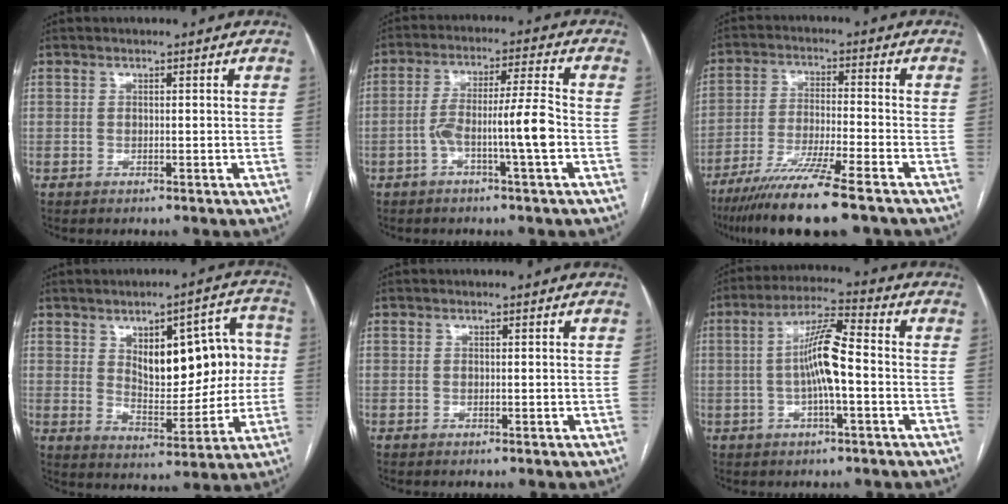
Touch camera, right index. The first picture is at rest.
{"total": 8.5, "force": [-2.6, -0.2, 8.1], "torque": [-0.146, 0.016, -0.045]}
{"total": 12.7, "force": [-9.3, -0.4, 8.6], "torque": [-0.152, -0.038, -0.159]}
{"total": 13.7, "force": [2.5, 6.1, 12.0], "torque": [-0.157, 0.031, 0.051]}
{"total": 0.0}
{"total": 8.9, "force": [-0.7, 1.2, 8.8], "torque": [-0.165, 0.015, -0.019]}